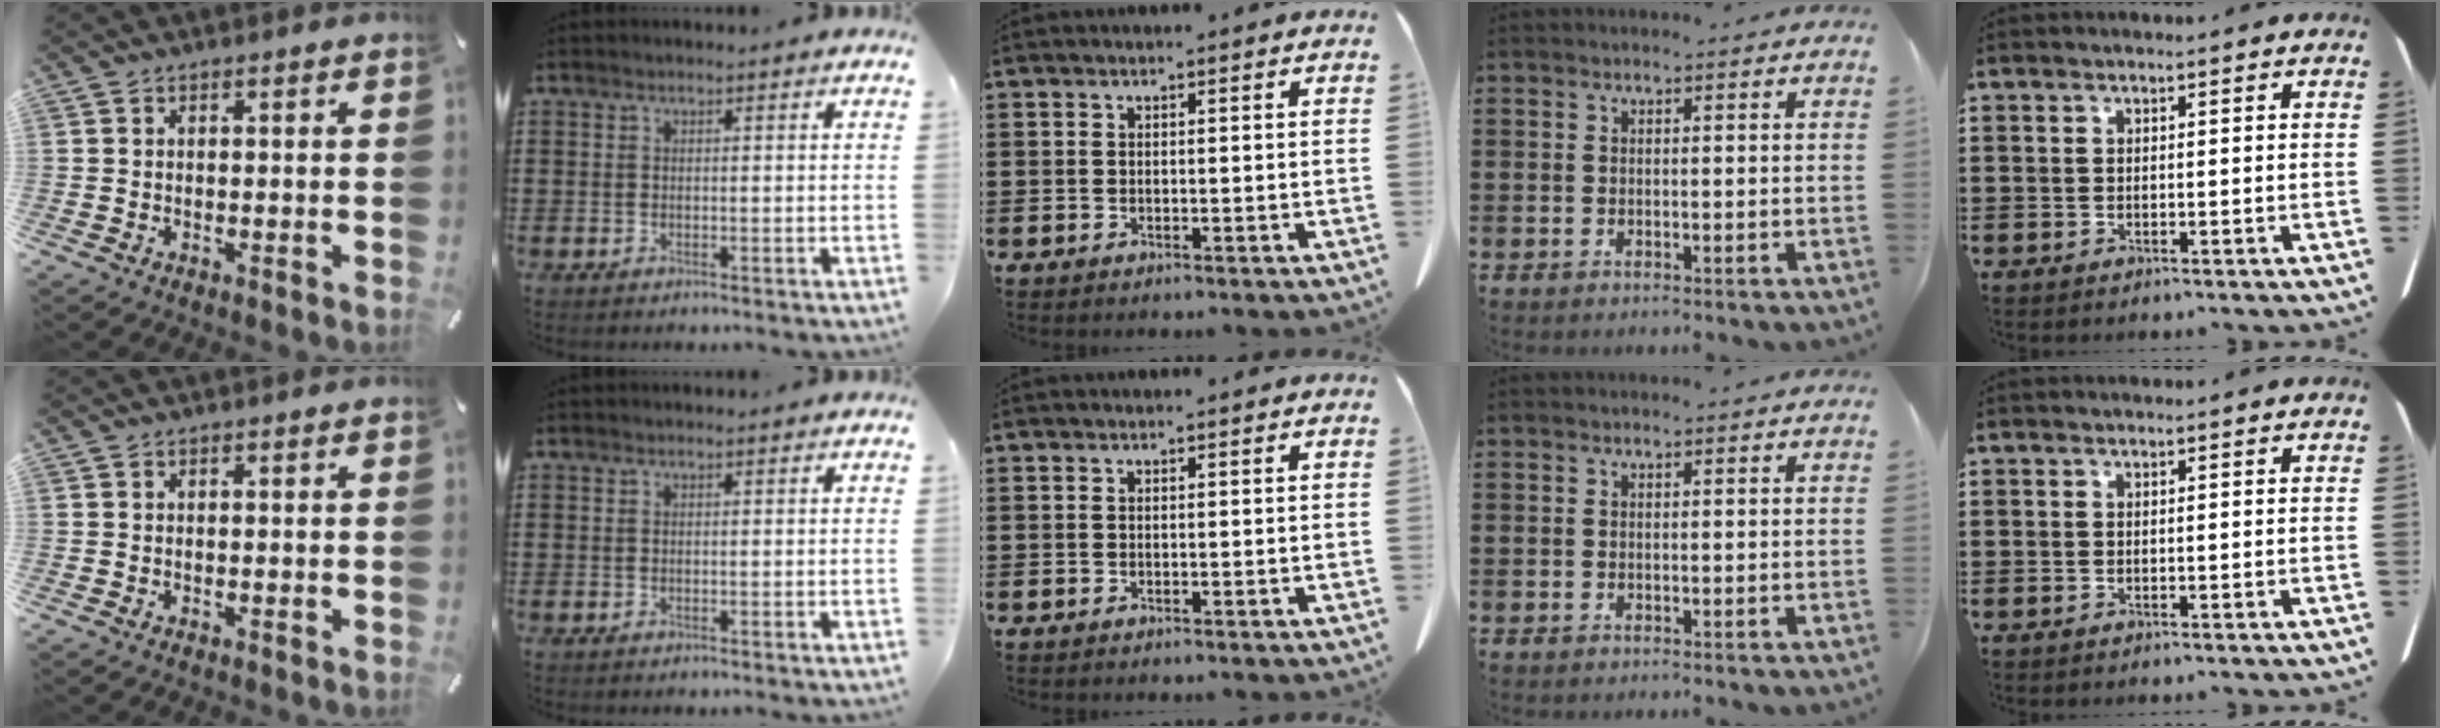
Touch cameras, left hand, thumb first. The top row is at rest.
{}